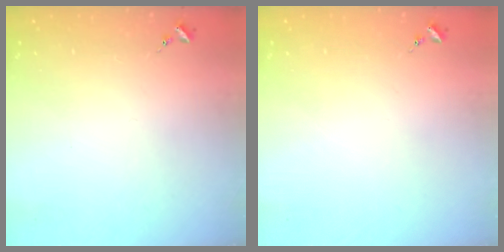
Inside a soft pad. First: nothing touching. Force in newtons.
{"total": 0.0}